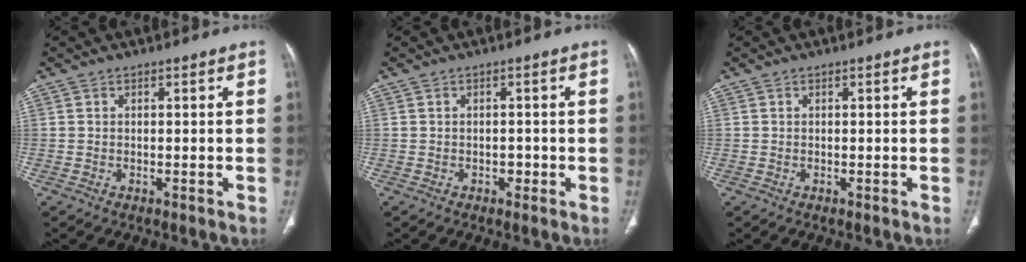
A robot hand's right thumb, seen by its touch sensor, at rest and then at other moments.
{"total": 1.4, "force": [-0.5, 1.1, 0.7], "torque": [-0.004, 0.004, -0.007]}
{"total": 0.0}